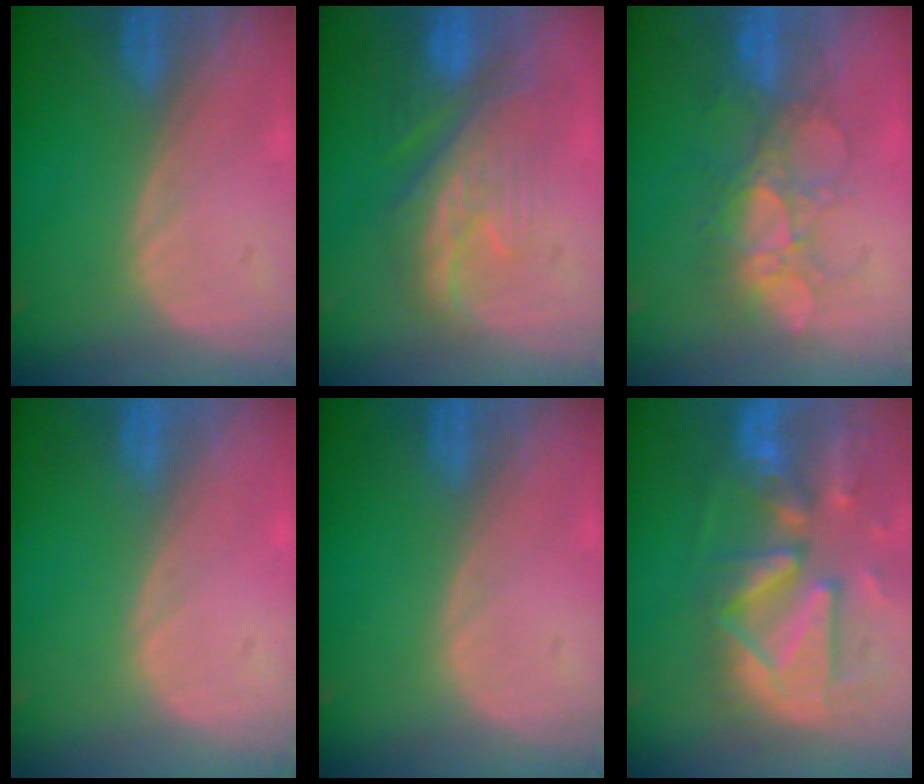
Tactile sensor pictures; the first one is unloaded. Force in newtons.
{"total": 9.4, "press": 8.8, "slide": 3.5}
{"total": 6.8, "press": 6.6, "slide": 1.6}
{"total": 0.0}
{"total": 0.0}
{"total": 13.1, "press": 11.4, "slide": 6.6}